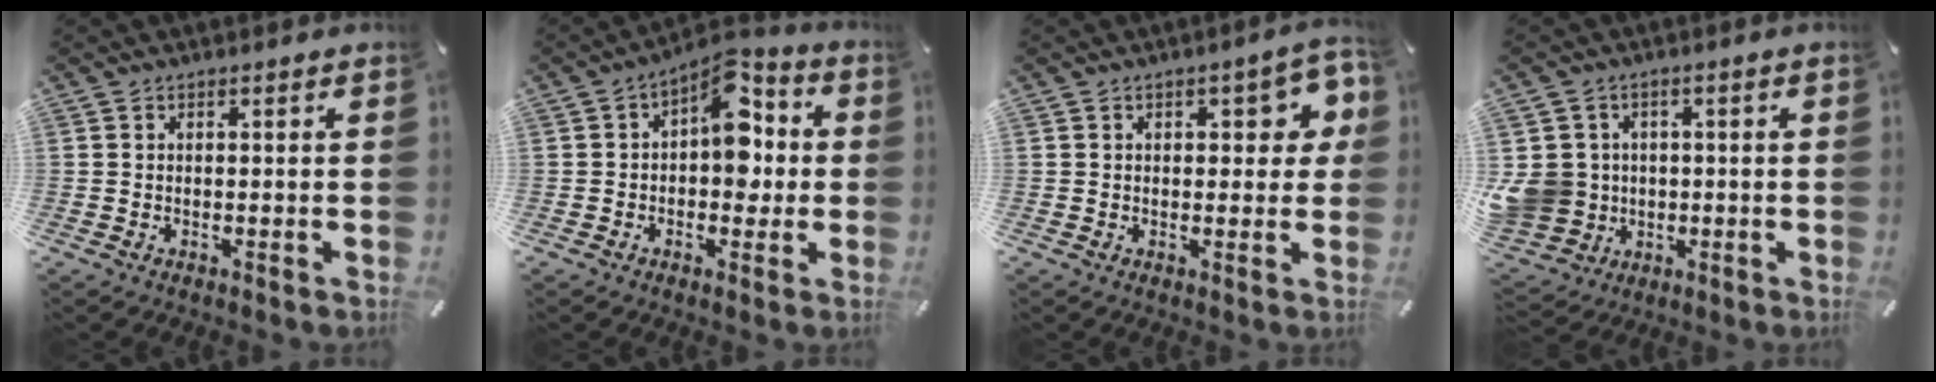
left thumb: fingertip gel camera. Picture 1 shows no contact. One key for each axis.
{"total": 11.3, "fx": 2.3, "fy": 6.9, "fz": 8.6, "tx": -0.105, "ty": -0.017, "tz": 0.038}
{"total": 7.5, "fx": 1.9, "fy": 3.5, "fz": 6.3, "tx": -0.071, "ty": -0.005, "tz": 0.023}
{"total": 9.0, "fx": 0.1, "fy": 8.7, "fz": 2.2, "tx": -0.077, "ty": 0.002, "tz": 0.007}